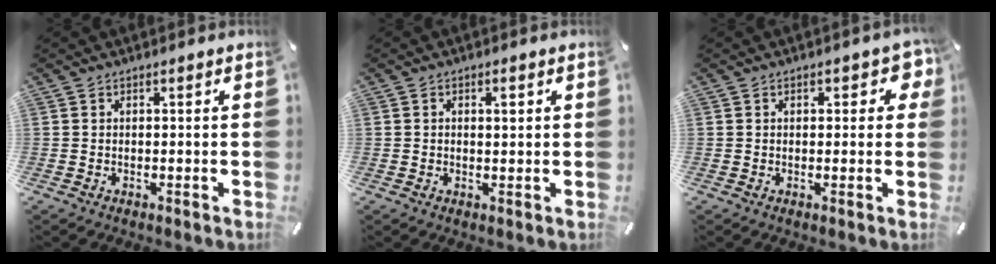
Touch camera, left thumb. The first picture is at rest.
{"total": 2.1, "force": [0.6, 1.1, 1.7], "torque": [-0.019, -0.001, 0.005]}
{"total": 4.1, "force": [1.4, 2.3, 3.2], "torque": [-0.034, -0.002, 0.016]}